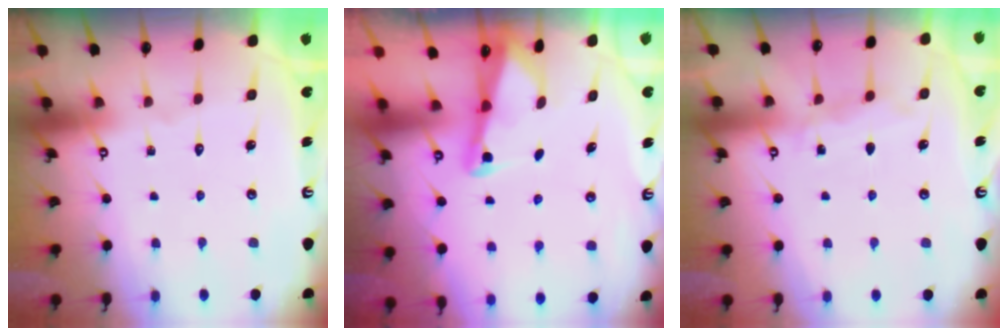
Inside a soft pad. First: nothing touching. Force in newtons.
{"total": 2.1, "press": 2.1, "slide": 0.3}
{"total": 4.6, "press": 4.6, "slide": 0.5}